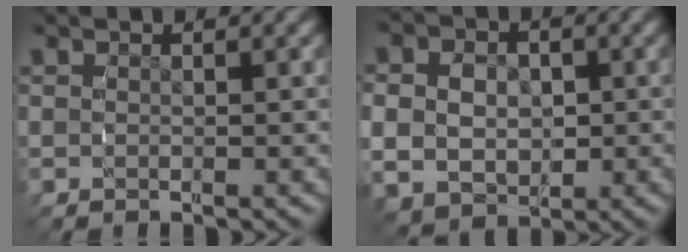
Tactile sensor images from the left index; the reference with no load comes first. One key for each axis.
{"total": 7.1, "fx": -0.7, "fy": 6.0, "fz": 3.6, "tx": -0.083, "ty": -0.032, "tz": -0.004}